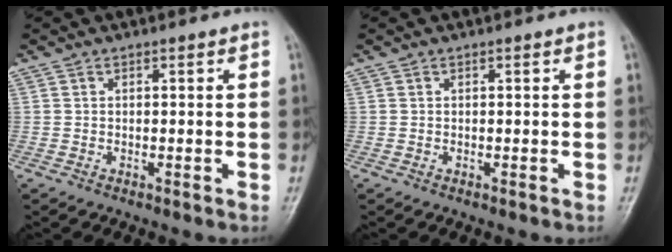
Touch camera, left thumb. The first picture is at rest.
{"total": 0.0}